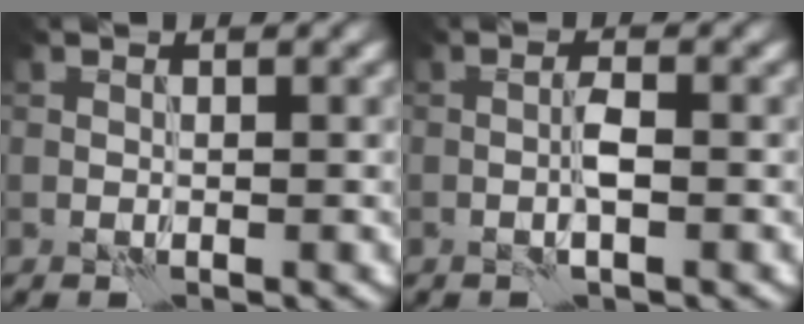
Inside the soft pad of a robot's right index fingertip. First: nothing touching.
{"total": 1.3, "force": [-0.2, 0.1, 1.3], "torque": [-0.027, 0.003, -0.006]}